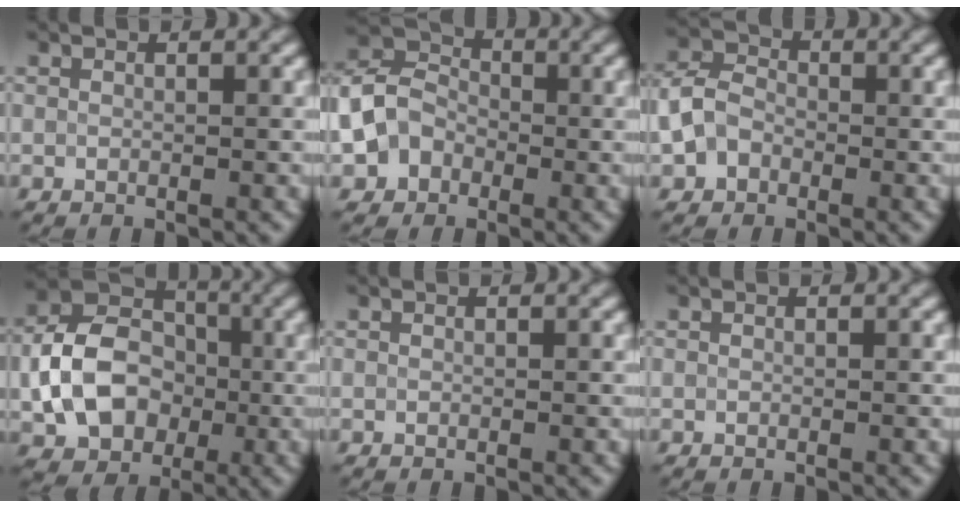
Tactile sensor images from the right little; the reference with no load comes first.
{"total": 4.1, "force": [-1.5, 3.6, 1.5], "torque": [-0.026, 0.011, -0.046]}
{"total": 3.1, "force": [-1.0, 2.5, 1.5], "torque": [-0.029, 0.006, -0.029]}
{"total": 8.0, "force": [-1.2, 6.1, 5.1], "torque": [-0.093, 0.001, -0.026]}
{"total": 0.0}
{"total": 0.0}